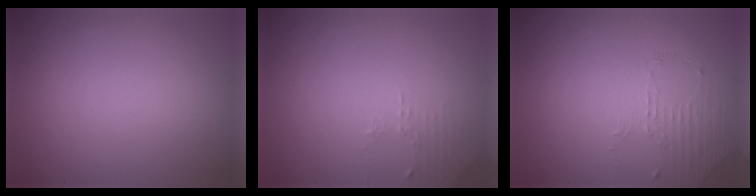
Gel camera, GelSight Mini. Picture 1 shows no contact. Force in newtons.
{"total": 1.2, "press": 1.2, "slide": 0.4}
{"total": 1.2, "press": 0.4, "slide": 1.1}